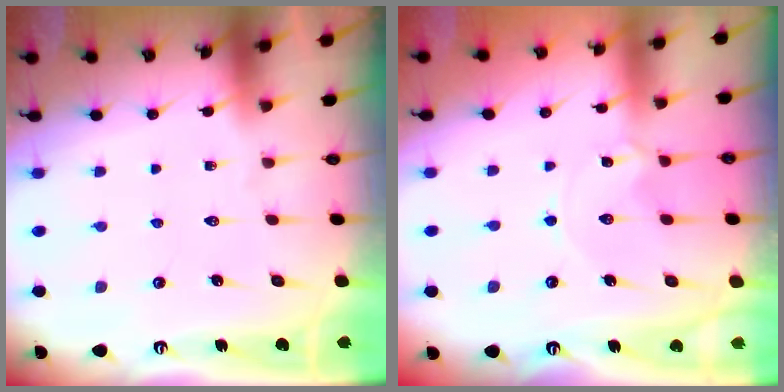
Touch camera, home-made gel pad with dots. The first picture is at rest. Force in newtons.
{"total": 1.1, "press": 1.0, "slide": 0.1}